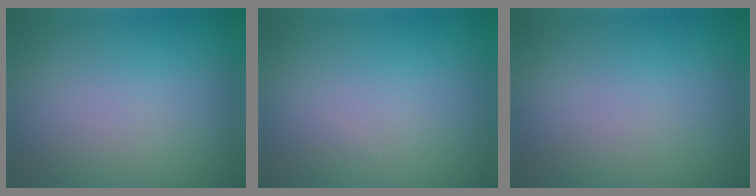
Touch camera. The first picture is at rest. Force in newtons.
{"total": 0.0}
{"total": 0.0}